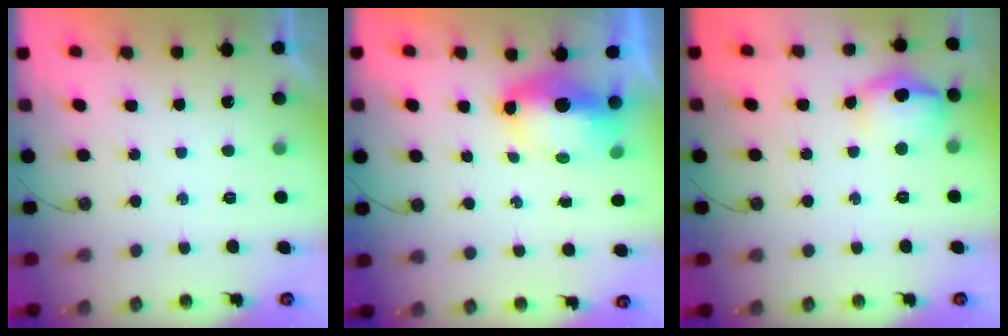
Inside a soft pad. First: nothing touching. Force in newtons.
{"total": 7.8, "press": 7.7, "slide": 1.4}
{"total": 11.9, "press": 11.7, "slide": 2.2}